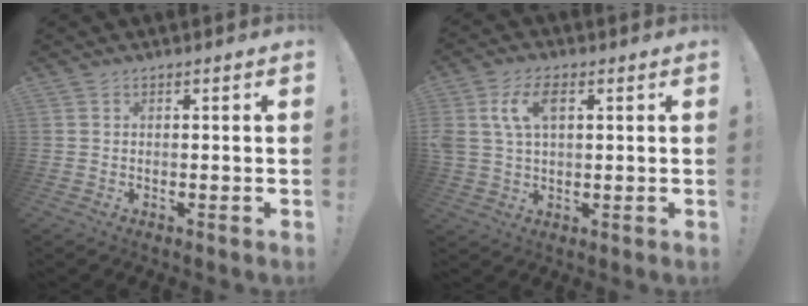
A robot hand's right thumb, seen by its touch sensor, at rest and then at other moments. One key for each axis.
{"total": 9.2, "fx": 2.7, "fy": 5.6, "fz": 6.8, "tx": -0.155, "ty": 0.003, "tz": 0.047}